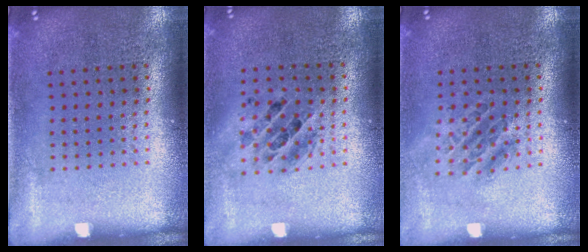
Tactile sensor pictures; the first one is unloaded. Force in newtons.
{"total": 1.3, "press": 1.1, "slide": 0.5}
{"total": 1.2, "press": 1.1, "slide": 0.4}